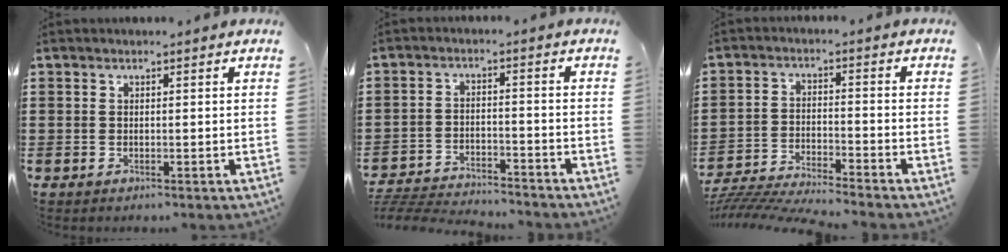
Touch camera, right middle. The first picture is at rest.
{"total": 4.8, "force": [-4.7, 0.4, 0.6], "torque": [-0.026, 0.000, -0.103]}
{"total": 5.5, "force": [-5.3, 0.1, 1.2], "torque": [-0.040, -0.009, -0.112]}